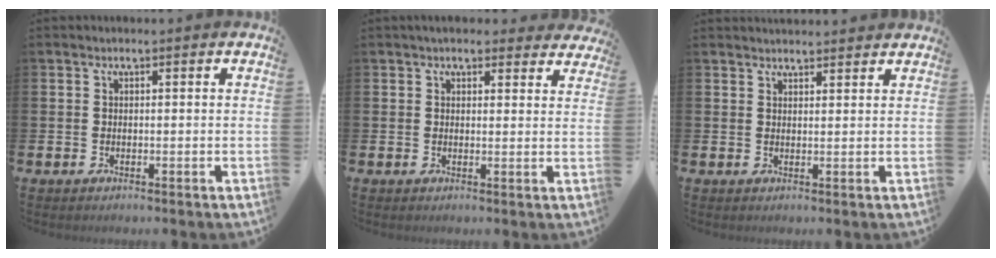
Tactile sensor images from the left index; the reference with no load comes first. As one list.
[{"total": 3.5, "force": [3.2, 1.3, 0.6], "torque": [-0.006, -0.011, 0.056]}, {"total": 2.3, "force": [2.3, 0.4, 0.0], "torque": [0.000, -0.009, 0.041]}]